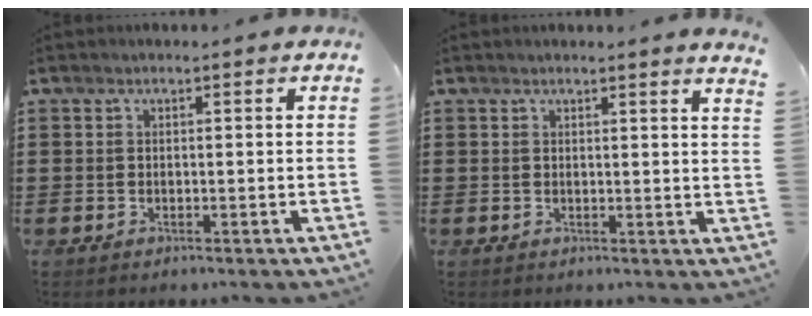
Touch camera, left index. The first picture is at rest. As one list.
[{"total": 1.5, "force": [1.3, -0.3, 0.6], "torque": [-0.015, -0.003, 0.025]}]